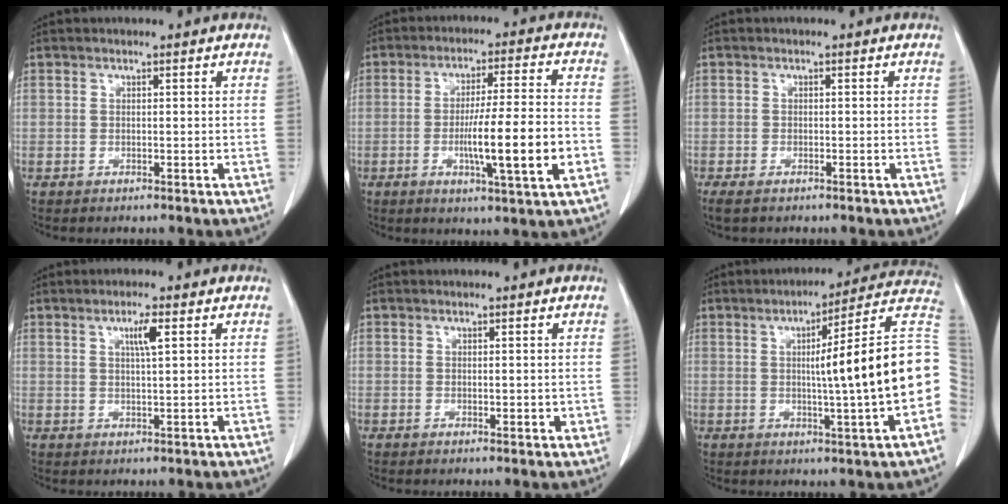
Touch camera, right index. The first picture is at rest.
{"total": 12.8, "force": [-3.2, 0.0, 12.3], "torque": [-0.206, -0.008, -0.054]}
{"total": 2.5, "force": [-1.9, 0.9, 1.3], "torque": [-0.026, -0.007, -0.027]}
{"total": 3.1, "force": [1.2, 0.1, 2.8], "torque": [-0.049, -0.001, 0.020]}
{"total": 1.3, "force": [0.1, 0.7, 1.1], "torque": [-0.015, -0.004, 0.007]}
{"total": 17.4, "force": [-0.7, -0.8, 17.4], "torque": [-0.188, 0.025, -0.017]}